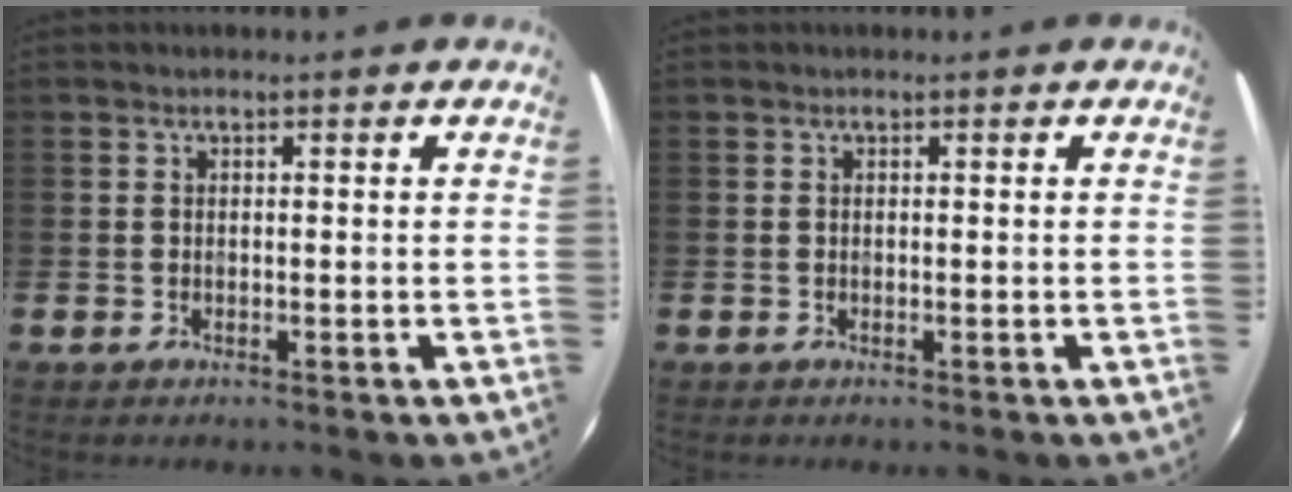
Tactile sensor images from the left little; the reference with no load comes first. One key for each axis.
{"total": 0.0}